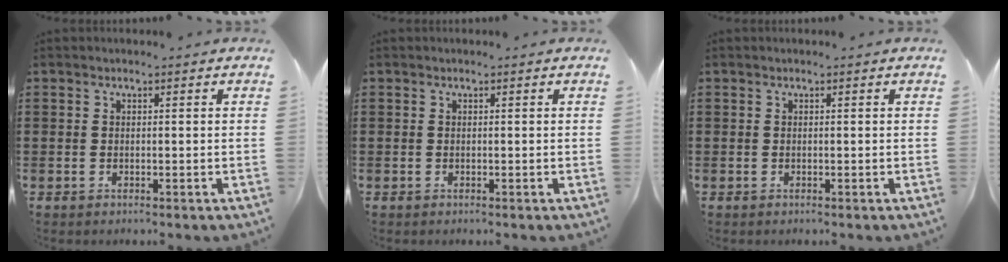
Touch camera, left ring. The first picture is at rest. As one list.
[{"total": 0.0}, {"total": 0.0}]